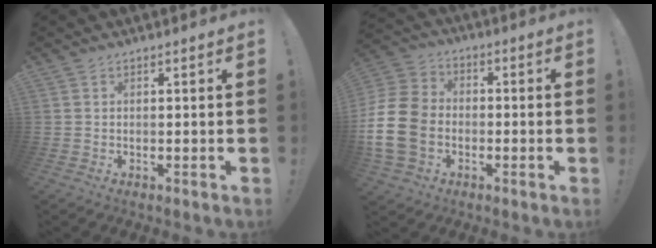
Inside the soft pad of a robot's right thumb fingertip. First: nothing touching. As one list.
[{"total": 16.3, "force": [-3.9, 12.6, 9.5], "torque": [-0.170, 0.032, -0.068]}]